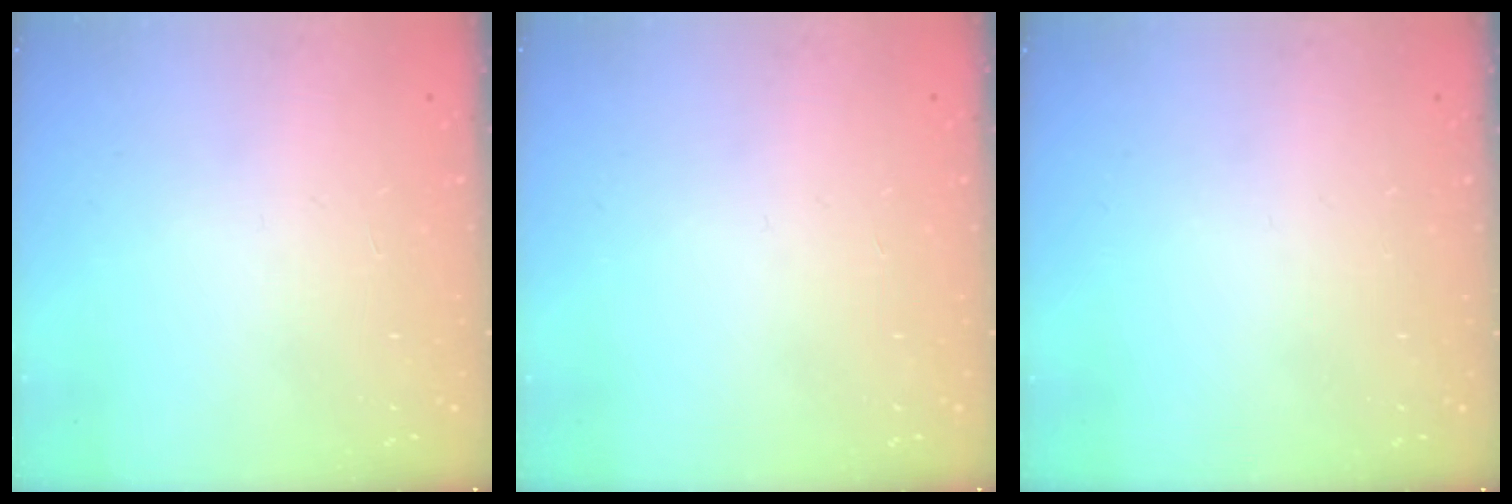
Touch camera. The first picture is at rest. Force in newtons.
{"total": 0.0}
{"total": 0.0}